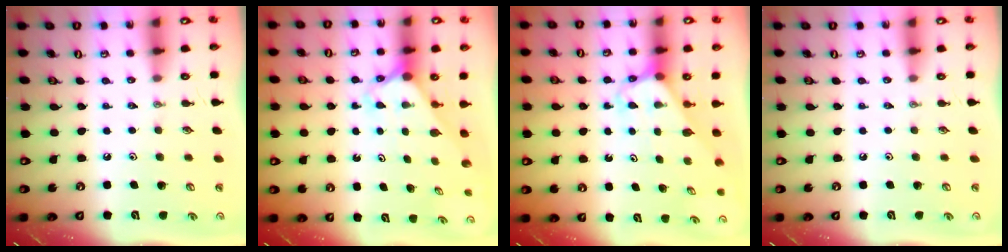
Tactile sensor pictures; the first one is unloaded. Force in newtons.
{"total": 2.4, "press": 2.4, "slide": 0.2}
{"total": 3.2, "press": 3.2, "slide": 0.2}
{"total": 0.0}